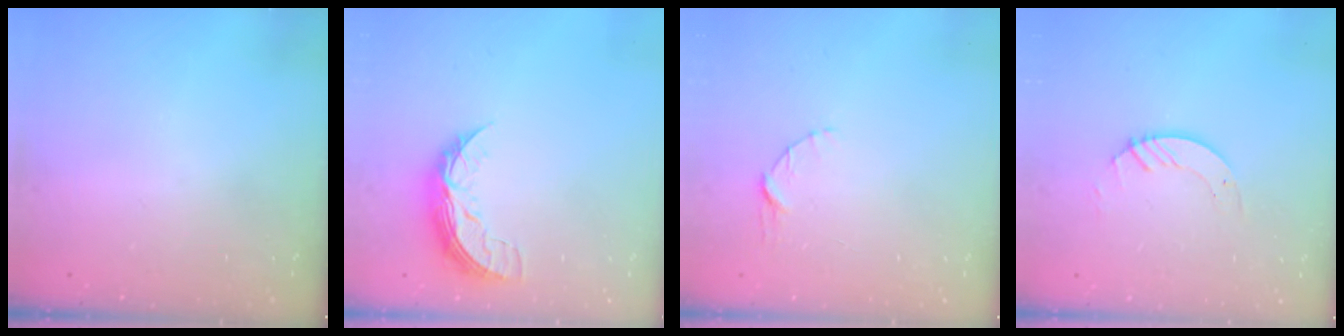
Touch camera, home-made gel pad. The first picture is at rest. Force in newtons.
{"total": 8.8, "press": 8.8, "slide": 0.2}
{"total": 3.8, "press": 3.8, "slide": 0.4}
{"total": 3.3, "press": 3.3, "slide": 0.1}